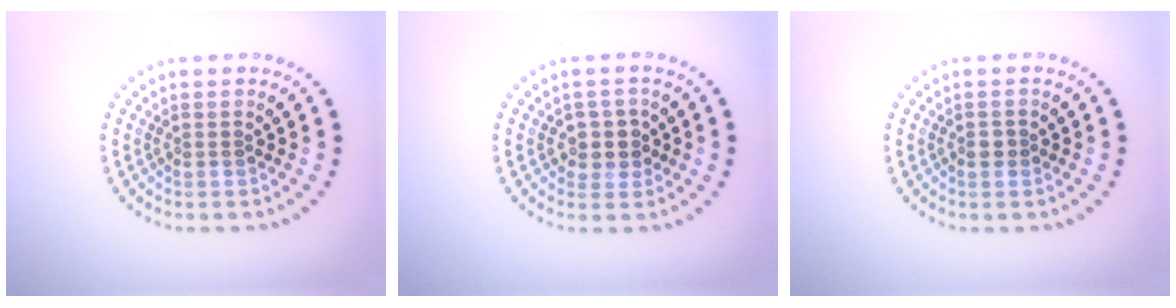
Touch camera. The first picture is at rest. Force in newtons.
{"total": 2.5, "press": 2.2, "slide": 1.0}
{"total": 1.0, "press": 0.9, "slide": 0.3}